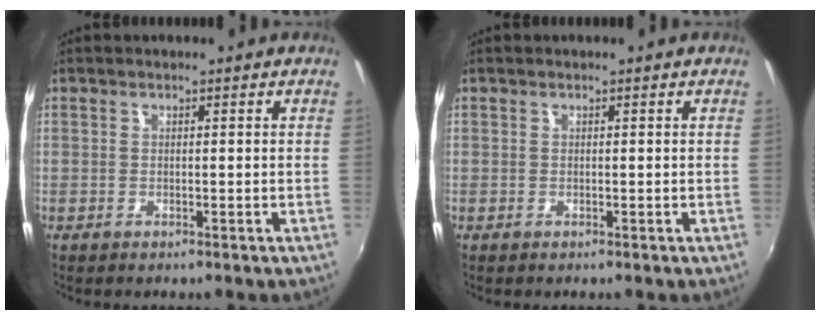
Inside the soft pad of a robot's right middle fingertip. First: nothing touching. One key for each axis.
{"total": 0.0}